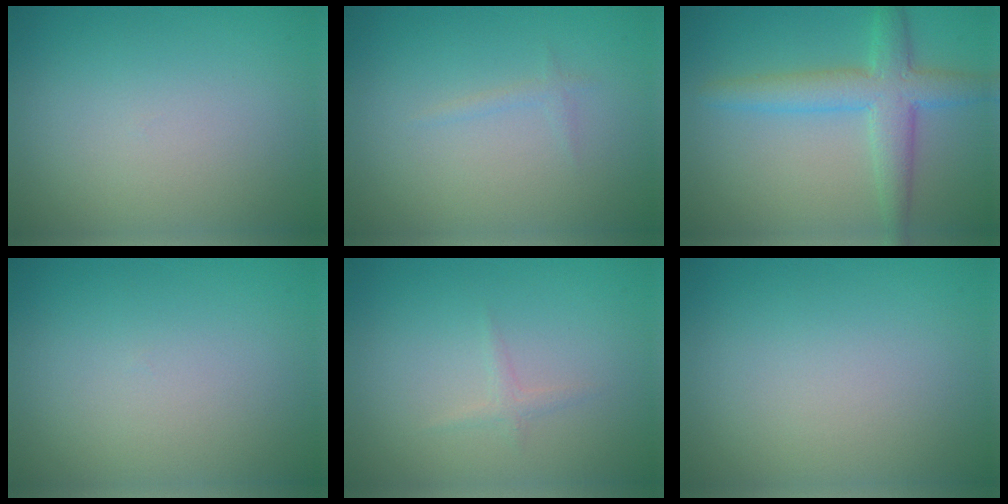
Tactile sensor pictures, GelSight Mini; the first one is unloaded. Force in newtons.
{"total": 0.7, "press": 0.7, "slide": 0.1}
{"total": 4.6, "press": 4.6, "slide": 0.1}
{"total": 0.0}
{"total": 0.8, "press": 0.8, "slide": 0.0}
{"total": 0.0}